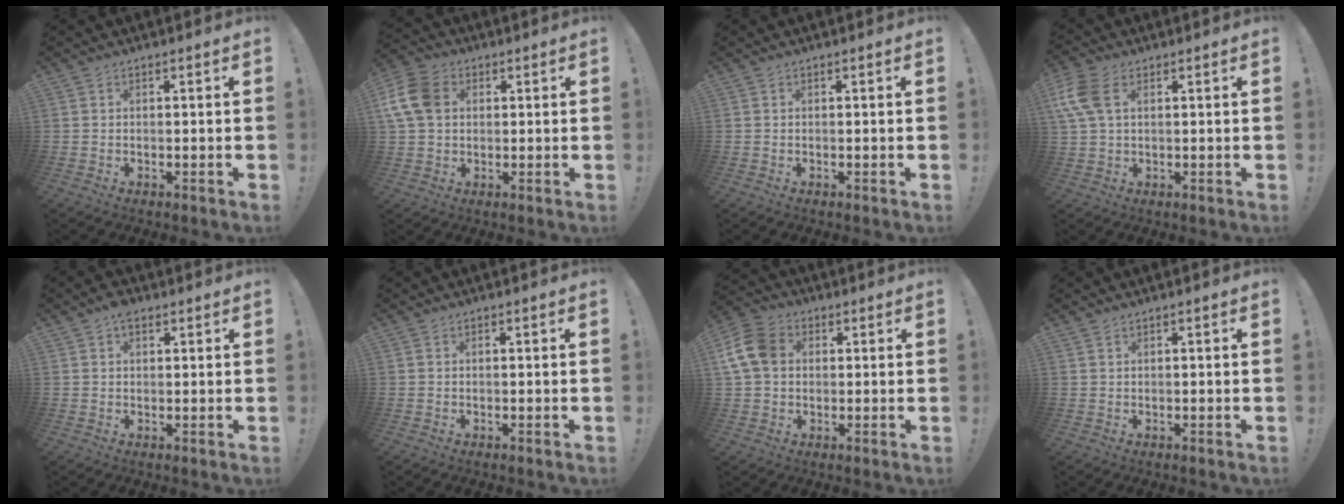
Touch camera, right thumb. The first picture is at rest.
{"total": 11.8, "force": [2.8, 8.9, 7.2], "torque": [-0.148, 0.005, 0.058]}
{"total": 0.0}
{"total": 8.7, "force": [3.0, 5.1, 6.4], "torque": [-0.141, -0.002, 0.056]}
{"total": 3.4, "force": [1.9, 2.1, 1.9], "torque": [-0.025, -0.003, 0.032]}
{"total": 0.0}
{"total": 11.7, "force": [2.1, 9.1, 7.0], "torque": [-0.137, 0.010, 0.046]}
{"total": 0.6, "force": [0.3, 0.0, 0.6], "torque": [-0.011, 0.000, 0.005]}